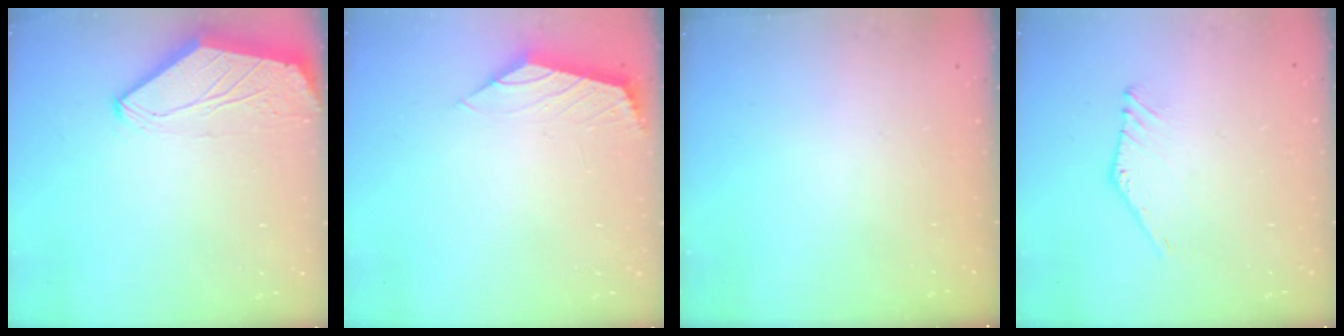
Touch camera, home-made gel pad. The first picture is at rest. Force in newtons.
{"total": 0.9, "press": 0.9, "slide": 0.3}
{"total": 0.0}
{"total": 2.4, "press": 2.4, "slide": 0.1}